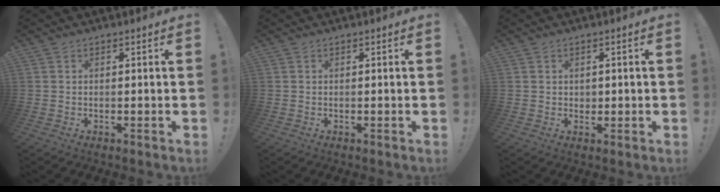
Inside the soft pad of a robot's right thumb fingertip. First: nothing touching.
{"total": 0.0}
{"total": 1.6, "force": [0.7, 1.4, 0.1], "torque": [0.005, 0.002, 0.010]}